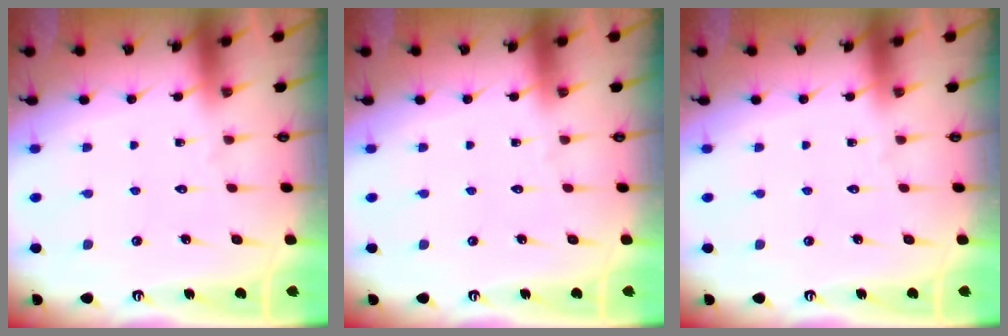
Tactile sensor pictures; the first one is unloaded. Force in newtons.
{"total": 0.0}
{"total": 0.0}